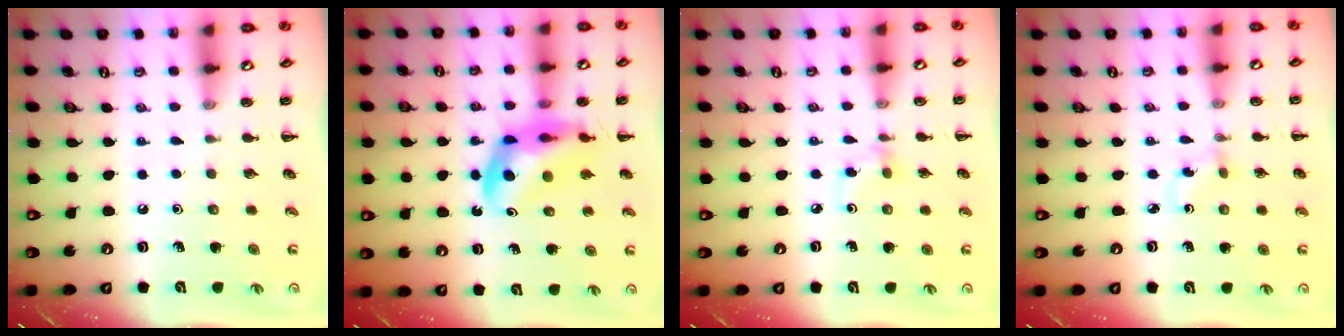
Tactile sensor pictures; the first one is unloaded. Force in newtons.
{"total": 12.9, "press": 12.3, "slide": 3.7}
{"total": 2.9, "press": 2.8, "slide": 0.8}
{"total": 1.4, "press": 1.2, "slide": 0.7}